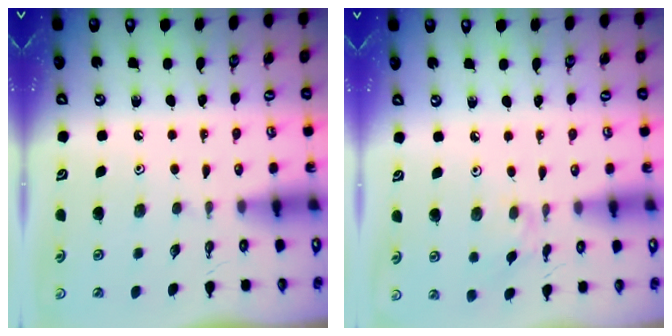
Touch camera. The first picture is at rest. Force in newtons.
{"total": 3.7, "press": 3.7, "slide": 0.5}